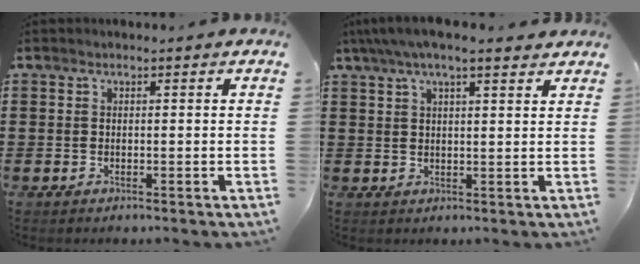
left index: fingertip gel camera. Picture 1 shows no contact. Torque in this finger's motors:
{"motor_torque": [1.90, 0.24, 0.80, 0.19]}